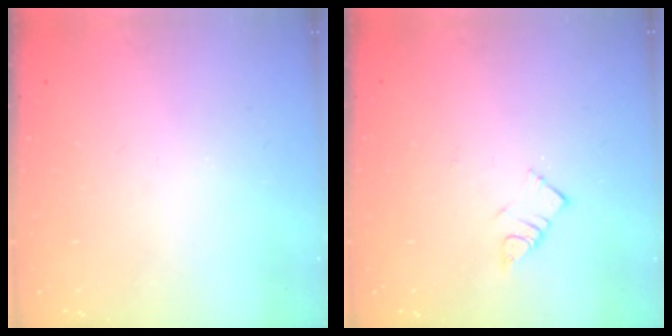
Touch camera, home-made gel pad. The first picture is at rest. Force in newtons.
{"total": 4.0, "press": 4.0, "slide": 0.5}